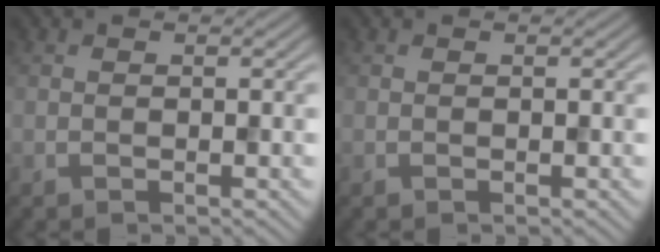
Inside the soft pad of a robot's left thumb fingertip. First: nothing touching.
{"total": 0.0}